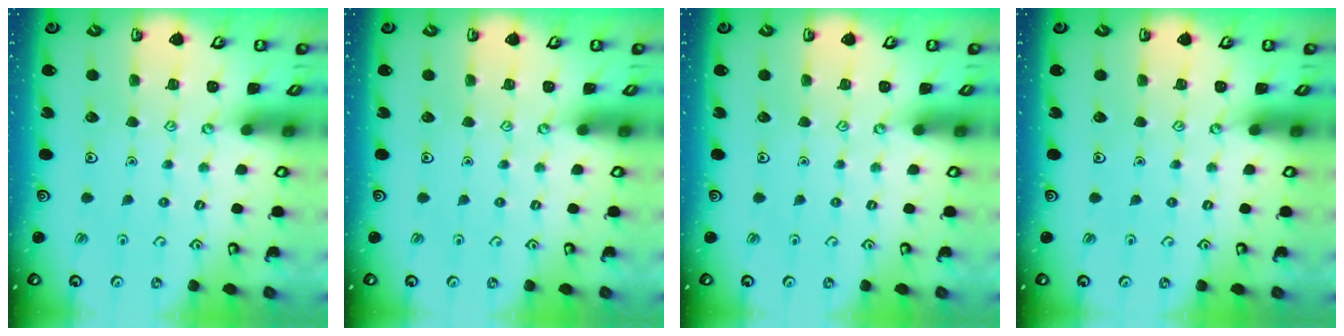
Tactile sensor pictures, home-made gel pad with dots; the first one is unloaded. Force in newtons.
{"total": 0.0}
{"total": 0.0}
{"total": 0.0}